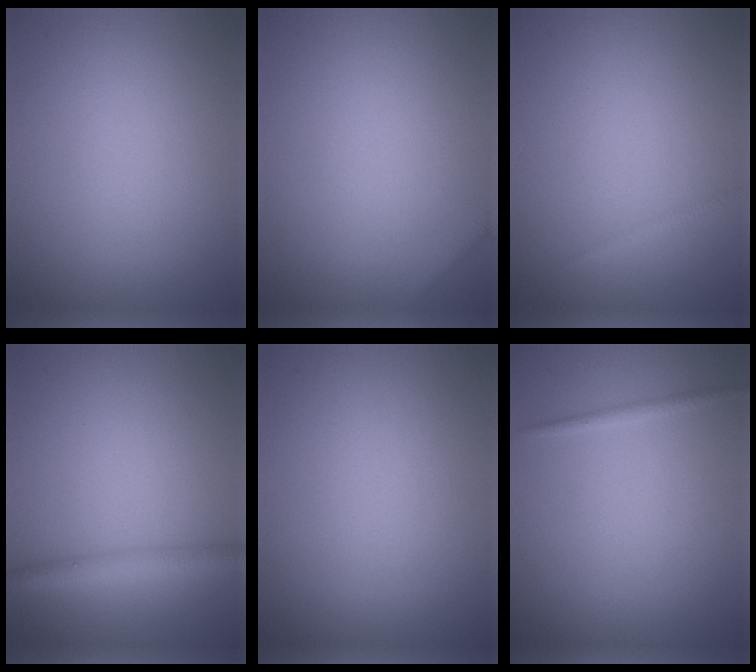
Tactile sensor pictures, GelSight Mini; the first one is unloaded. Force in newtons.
{"total": 1.0, "press": 1.0, "slide": 0.0}
{"total": 0.6, "press": 0.6, "slide": 0.1}
{"total": 2.9, "press": 2.9, "slide": 0.1}
{"total": 0.0}
{"total": 0.8, "press": 0.8, "slide": 0.1}